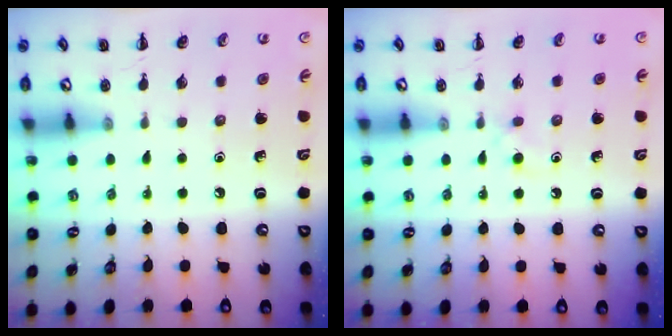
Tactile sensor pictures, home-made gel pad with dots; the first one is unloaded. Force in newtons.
{"total": 3.9, "press": 3.6, "slide": 1.4}